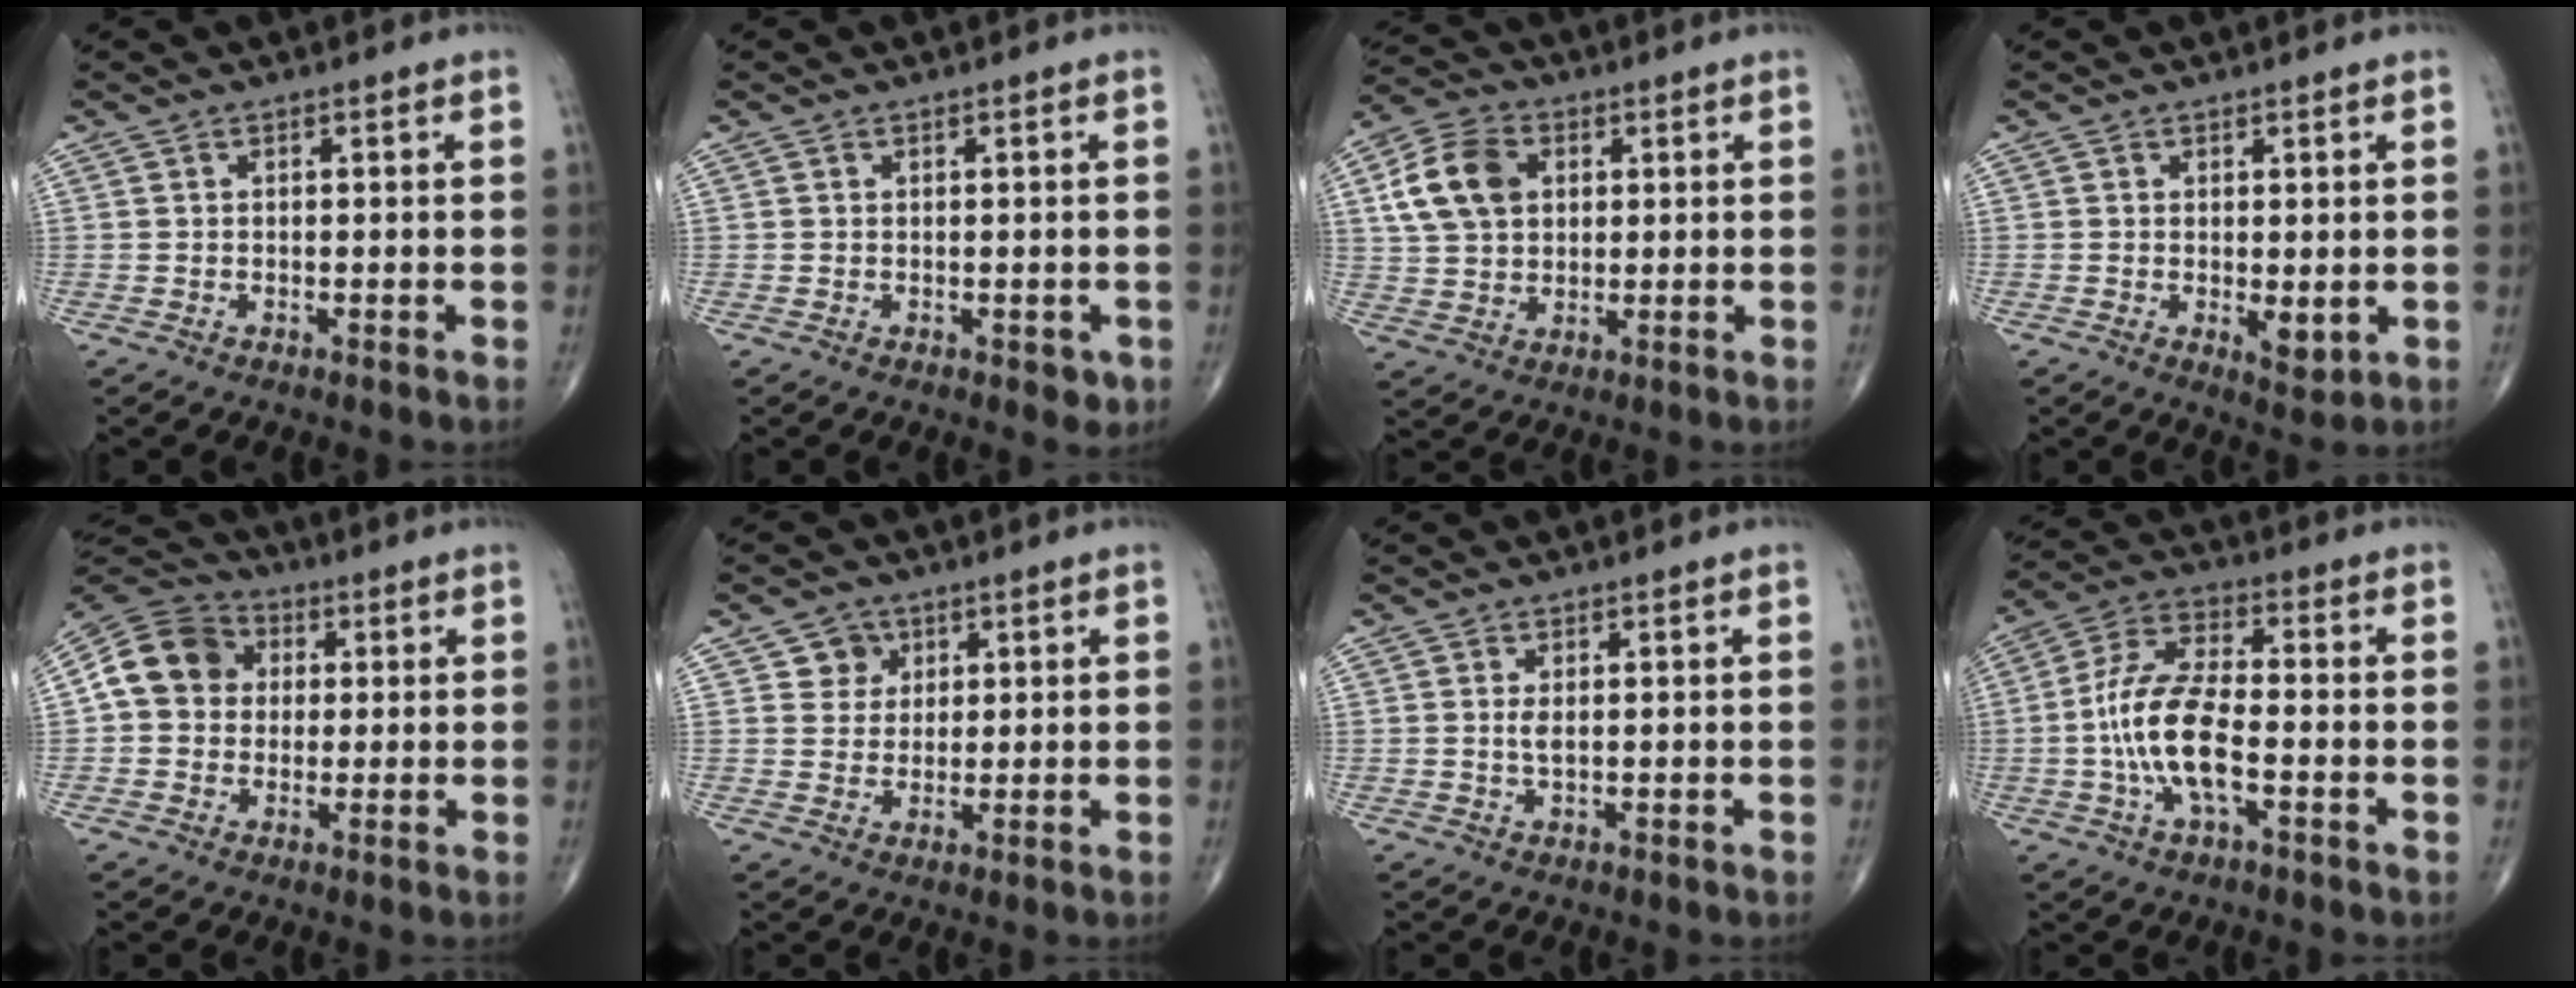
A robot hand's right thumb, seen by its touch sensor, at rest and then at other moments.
{"total": 1.9, "force": [-0.3, 1.3, 1.4], "torque": [-0.006, -0.001, -0.002]}
{"total": 11.4, "force": [2.9, 8.3, 7.3], "torque": [-0.123, 0.008, 0.051]}
{"total": 3.4, "force": [-0.3, 1.5, 3.0], "torque": [-0.035, -0.011, 0.000]}
{"total": 11.1, "force": [1.4, 9.6, 5.3], "torque": [-0.080, 0.022, 0.011]}
{"total": 4.3, "force": [1.9, 3.8, 0.6], "torque": [0.016, -0.006, 0.028]}
{"total": 1.4, "force": [0.2, 0.4, 1.3], "torque": [-0.030, -0.002, 0.007]}
{"total": 12.9, "force": [-2.6, 5.1, 11.6], "torque": [-0.242, 0.026, -0.054]}